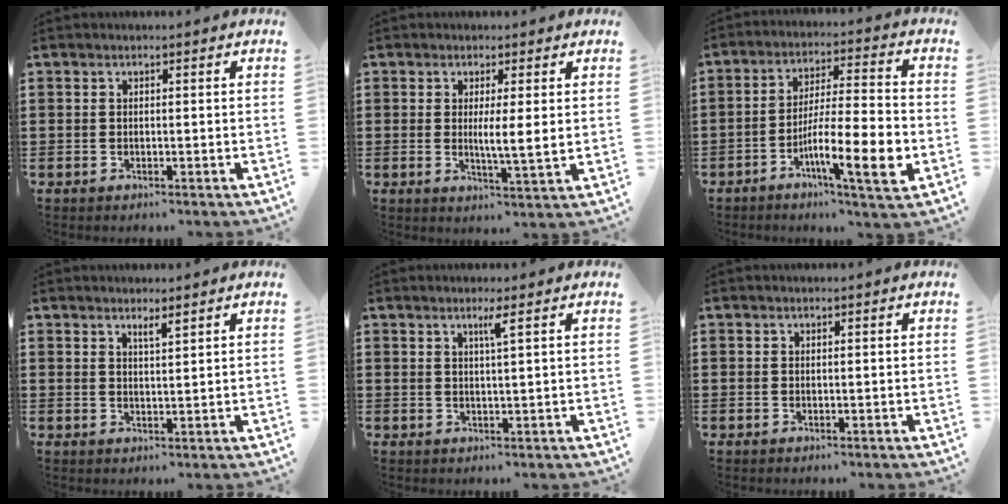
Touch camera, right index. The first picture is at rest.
{"total": 3.9, "force": [0.6, 0.2, 3.8], "torque": [-0.059, -0.011, 0.005]}
{"total": 11.7, "force": [-4.3, 1.6, 10.8], "torque": [-0.191, -0.002, -0.078]}
{"total": 1.7, "force": [1.4, 0.1, 1.0], "torque": [-0.012, -0.003, 0.022]}
{"total": 2.0, "force": [0.9, -0.4, 1.7], "torque": [-0.034, -0.006, 0.014]}
{"total": 0.0}